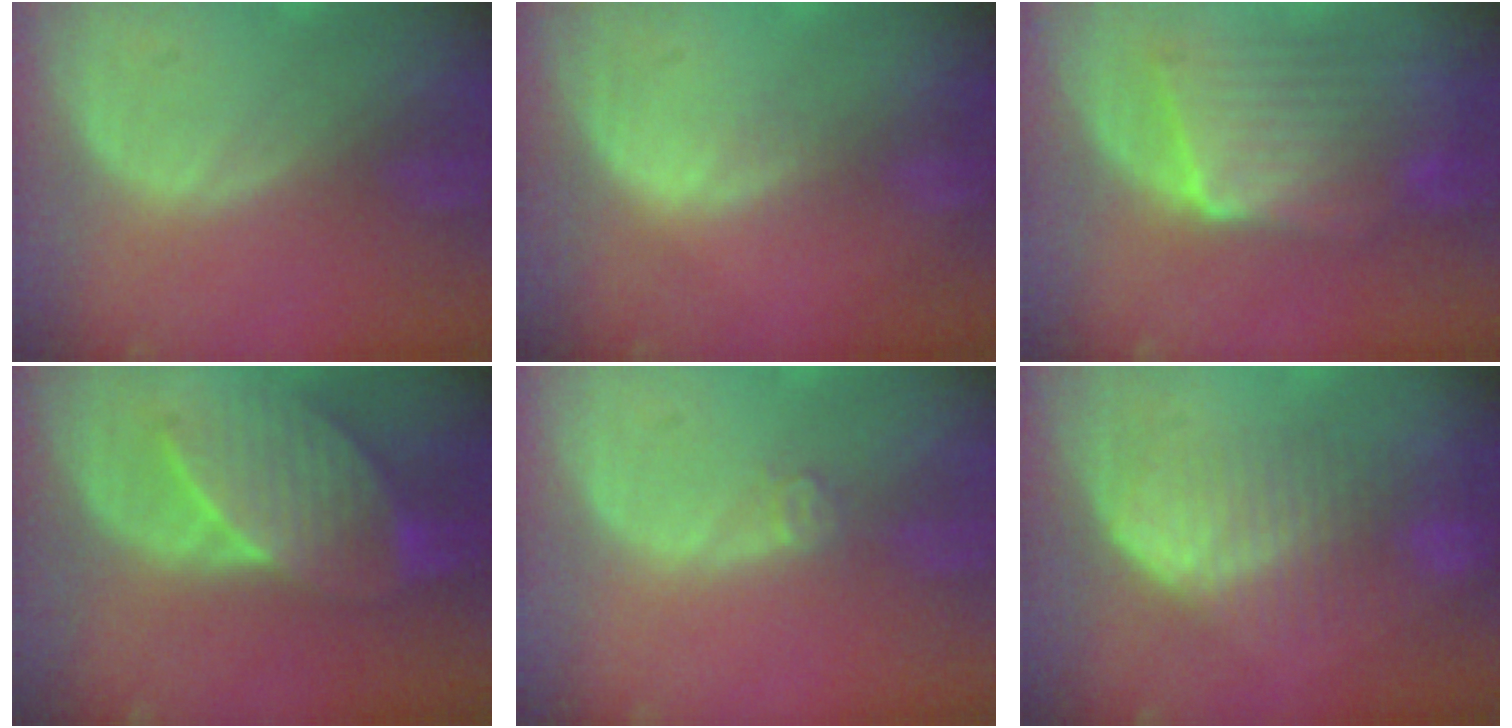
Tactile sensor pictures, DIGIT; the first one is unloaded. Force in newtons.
{"total": 0.9, "press": 0.9, "slide": 0.1}
{"total": 9.3, "press": 8.6, "slide": 3.3}
{"total": 7.7, "press": 7.7, "slide": 0.4}
{"total": 1.7, "press": 1.4, "slide": 1.0}
{"total": 6.8, "press": 6.7, "slide": 1.3}